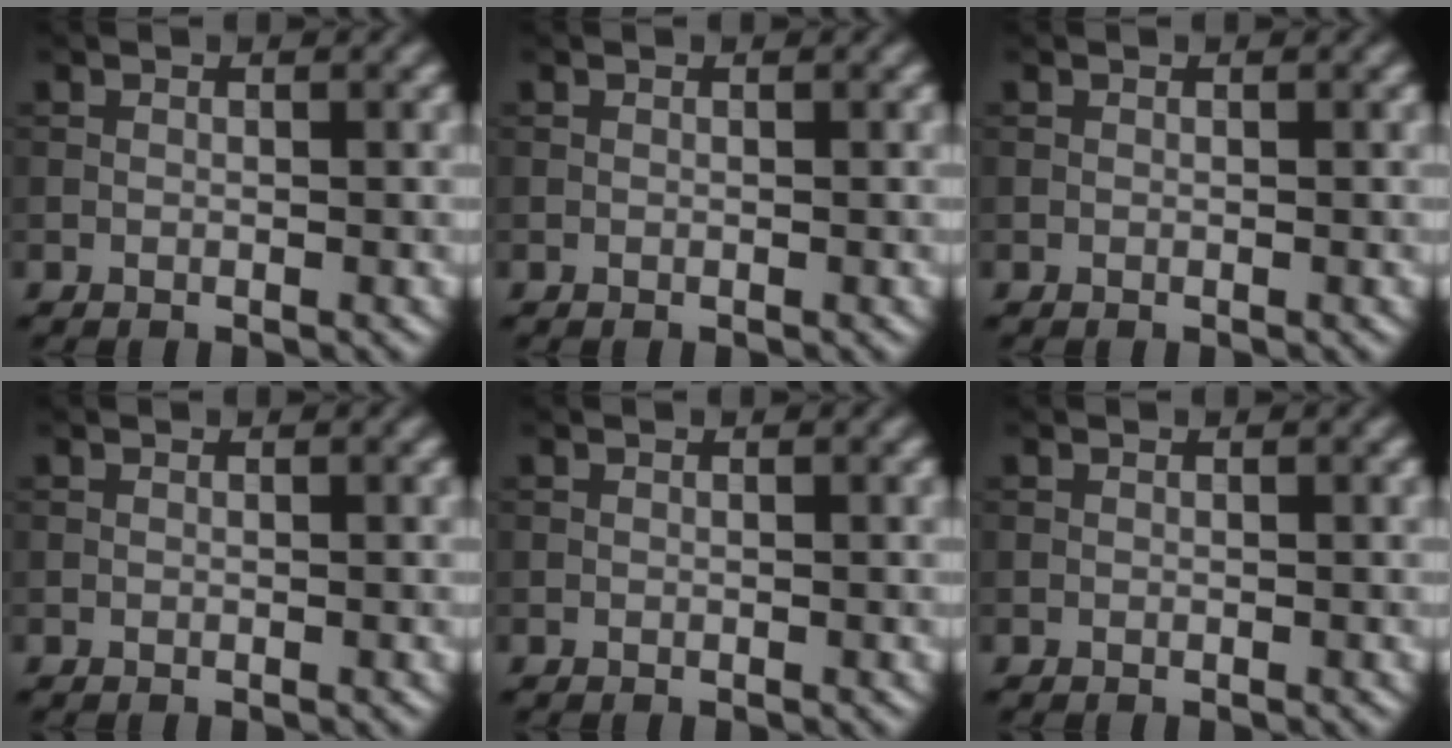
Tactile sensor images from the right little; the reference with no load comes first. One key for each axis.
{"total": 0.0}
{"total": 0.0}
{"total": 0.0}
{"total": 0.0}
{"total": 0.0}